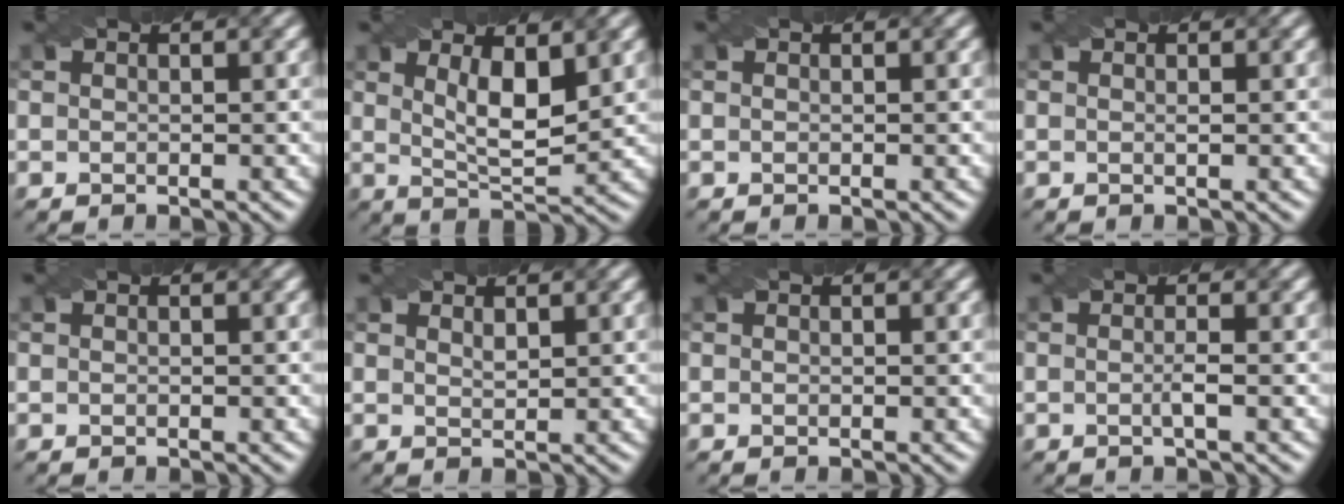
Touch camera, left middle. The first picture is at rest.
{"total": 4.8, "force": [1.6, 1.5, 4.3], "torque": [-0.076, -0.008, 0.030]}
{"total": 0.0}
{"total": 0.0}
{"total": 0.0}
{"total": 0.9, "force": [0.8, 0.2, 0.4], "torque": [-0.012, -0.001, 0.015]}
{"total": 0.0}
{"total": 1.2, "force": [-0.3, 0.1, 1.2], "torque": [-0.021, -0.003, -0.007]}